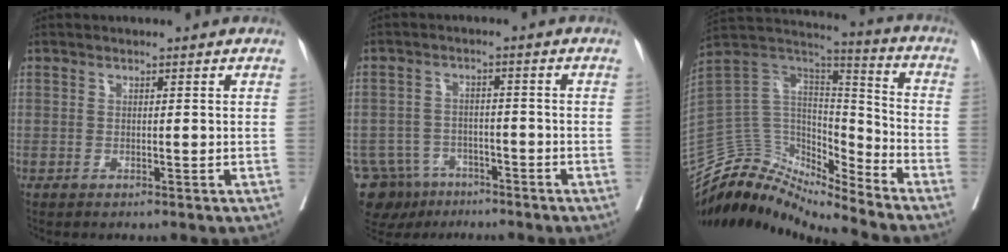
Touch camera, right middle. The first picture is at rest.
{"total": 7.9, "force": [-5.8, 5.2, 1.3], "torque": [-0.026, 0.004, -0.091]}
{"total": 15.0, "force": [-14.5, 3.4, 2.3], "torque": [-0.037, 0.101, -0.260]}